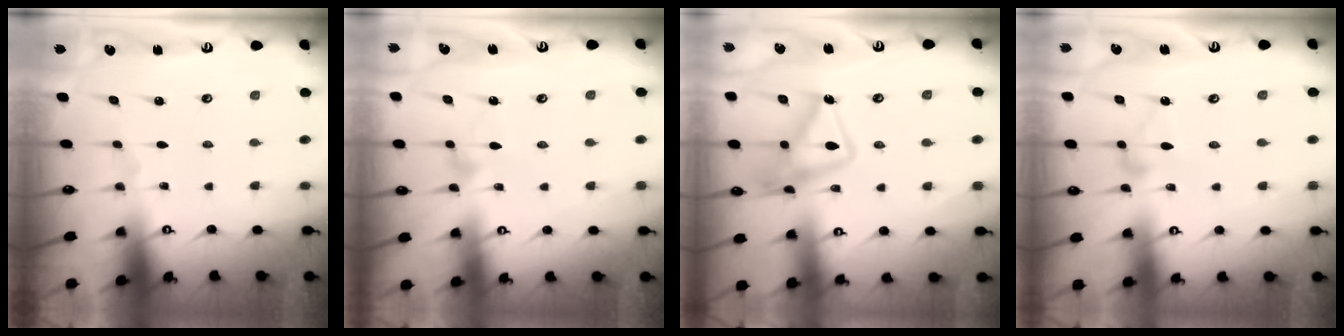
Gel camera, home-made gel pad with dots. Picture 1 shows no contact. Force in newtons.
{"total": 7.7, "press": 7.7, "slide": 0.5}
{"total": 15.5, "press": 15.5, "slide": 1.2}
{"total": 6.7, "press": 6.7, "slide": 0.4}